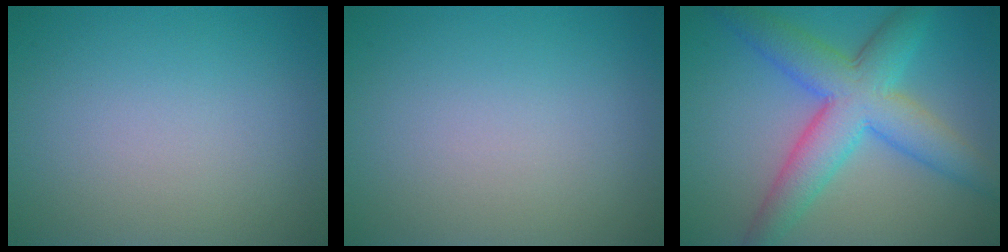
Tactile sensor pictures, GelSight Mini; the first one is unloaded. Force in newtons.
{"total": 0.0}
{"total": 7.9, "press": 7.9, "slide": 0.1}